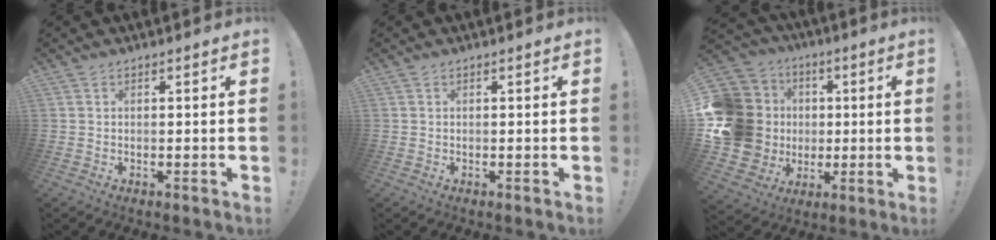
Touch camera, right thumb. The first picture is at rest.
{"total": 0.0}
{"total": 21.4, "force": [0.2, 18.3, 11.2], "torque": [-0.237, 0.000, 0.048]}